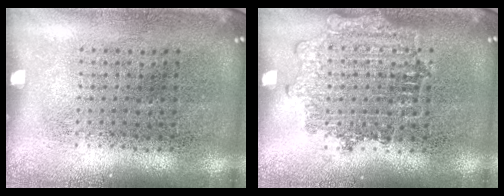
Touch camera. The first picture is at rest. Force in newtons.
{"total": 1.1, "press": 1.1, "slide": 0.1}